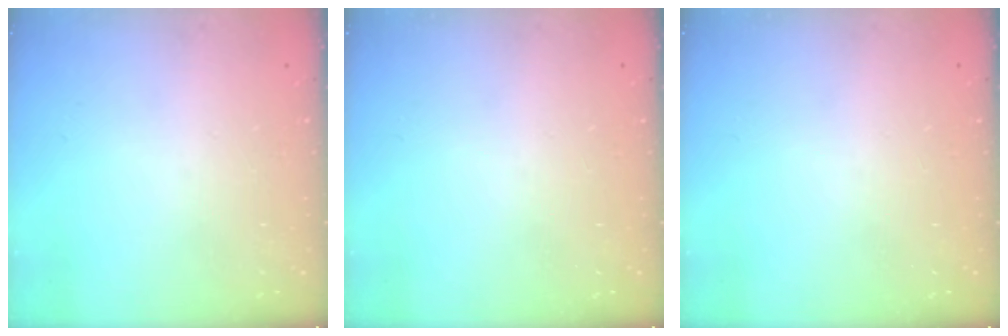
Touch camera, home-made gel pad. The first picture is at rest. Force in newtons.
{"total": 0.0}
{"total": 0.0}